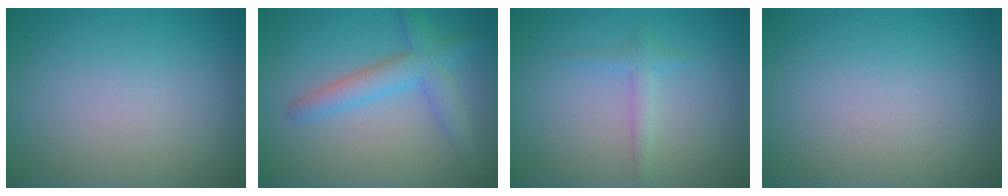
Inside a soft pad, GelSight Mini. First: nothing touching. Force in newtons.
{"total": 3.7, "press": 3.7, "slide": 0.1}
{"total": 1.3, "press": 1.3, "slide": 0.1}
{"total": 0.0}